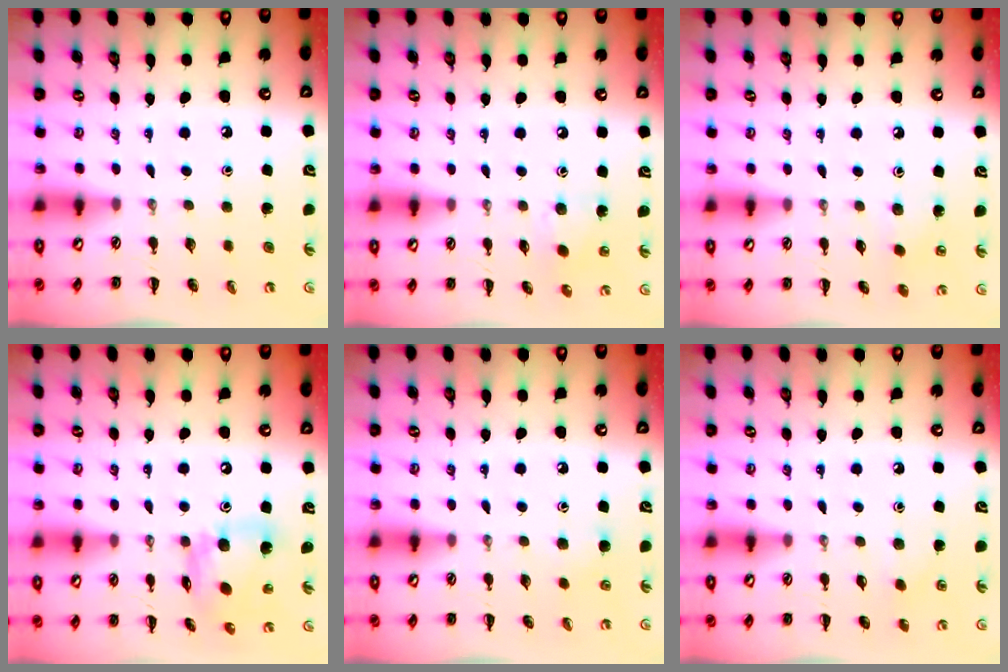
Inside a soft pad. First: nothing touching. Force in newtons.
{"total": 4.3, "press": 4.3, "slide": 0.5}
{"total": 5.6, "press": 5.5, "slide": 1.2}
{"total": 13.0, "press": 13.0, "slide": 1.4}
{"total": 3.0, "press": 2.7, "slide": 1.3}
{"total": 3.9, "press": 3.7, "slide": 1.0}